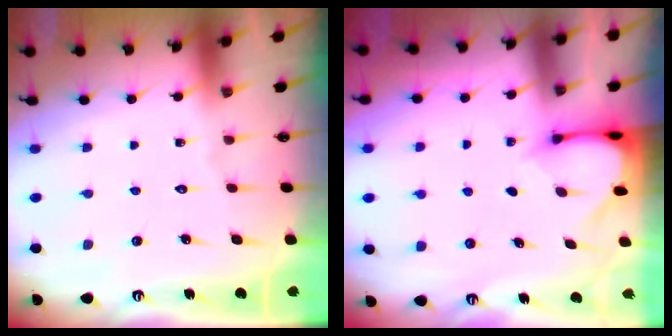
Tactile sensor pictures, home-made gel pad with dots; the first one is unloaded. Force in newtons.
{"total": 3.2, "press": 3.2, "slide": 0.2}